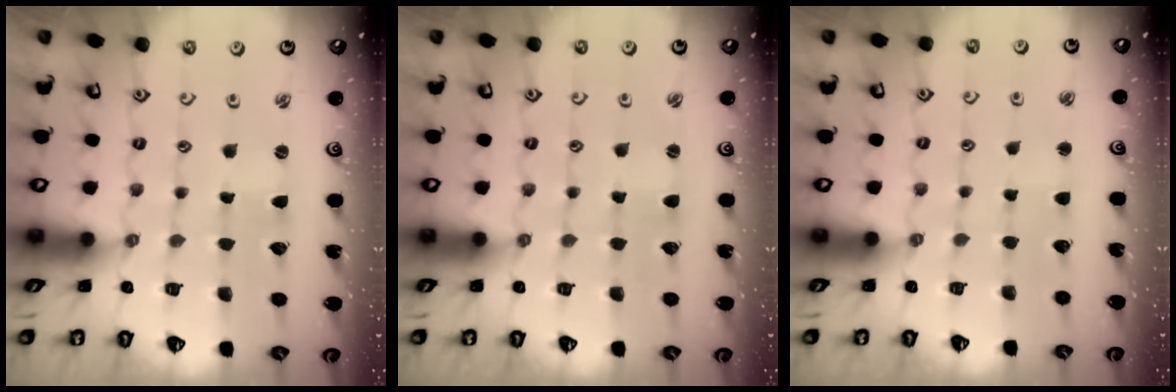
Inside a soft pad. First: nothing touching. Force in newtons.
{"total": 1.6, "press": 1.5, "slide": 0.3}
{"total": 1.6, "press": 1.5, "slide": 0.2}